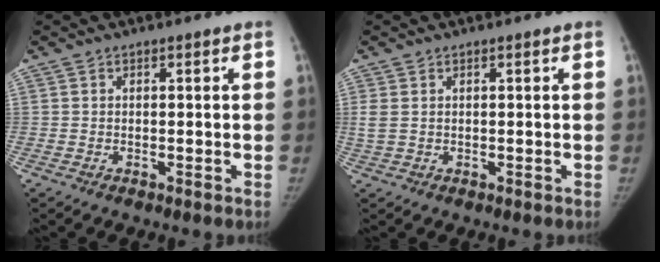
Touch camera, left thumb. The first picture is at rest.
{"total": 2.0, "force": [0.4, 1.3, 1.4], "torque": [-0.052, 0.006, 0.012]}